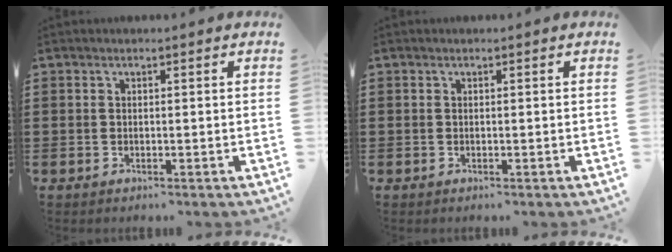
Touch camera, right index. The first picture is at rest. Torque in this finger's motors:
{"motor_torque": [0.00, 0.00, 0.00, 0.00]}